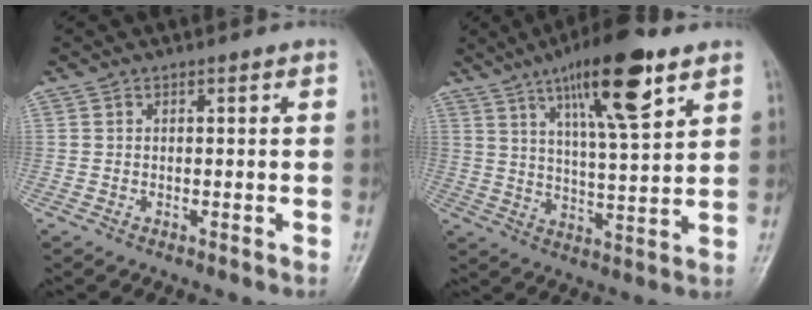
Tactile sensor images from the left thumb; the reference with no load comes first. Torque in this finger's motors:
{"motor_torque": [0.74, 0.51, 1.53, -1.23, 0.40]}